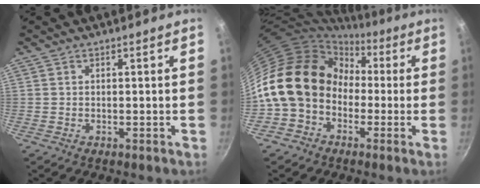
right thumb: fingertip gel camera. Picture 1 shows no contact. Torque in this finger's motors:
{"motor_torque": [0.19, 2.10, 1.45, -1.32, 0.27]}